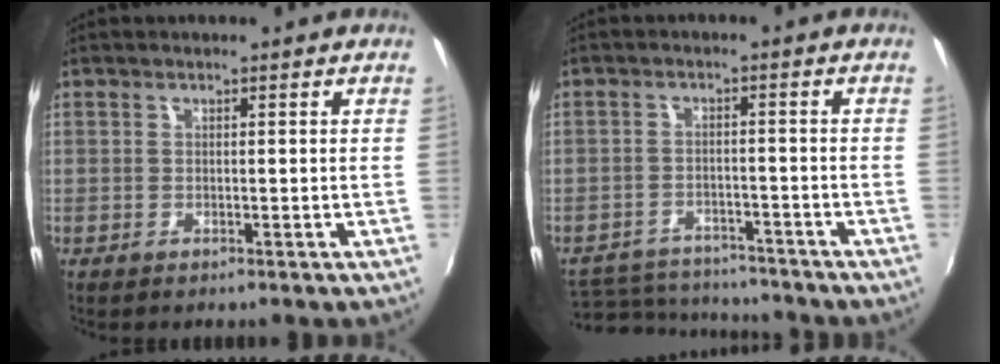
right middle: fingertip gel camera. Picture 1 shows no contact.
{"total": 13.2, "force": [-11.8, 4.3, 4.0], "torque": [-0.102, 0.003, -0.173]}